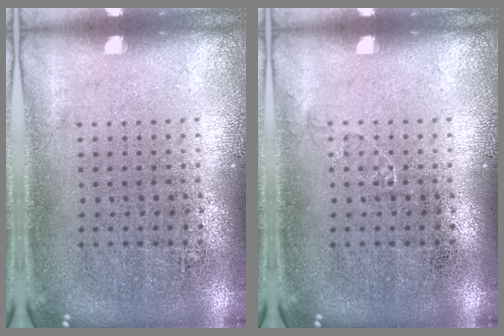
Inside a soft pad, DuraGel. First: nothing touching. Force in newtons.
{"total": 0.6, "press": 0.6, "slide": 0.1}